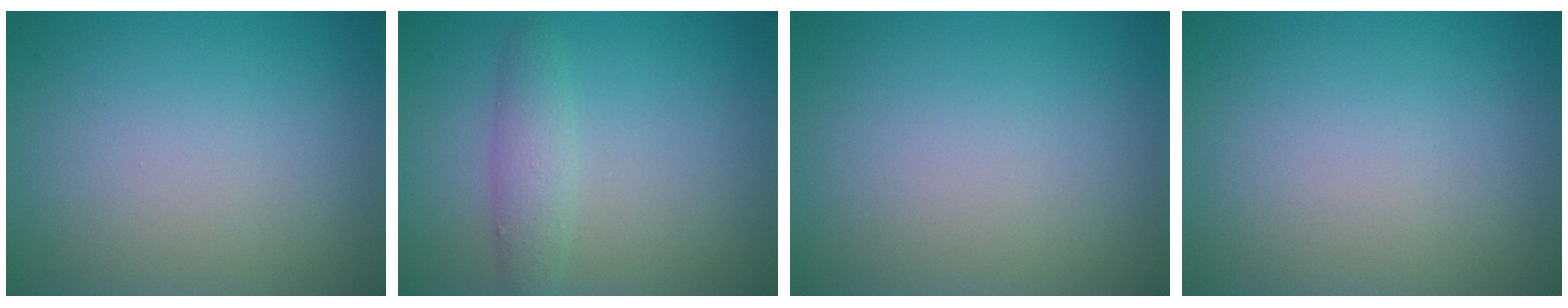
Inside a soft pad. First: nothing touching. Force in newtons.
{"total": 2.4, "press": 2.4, "slide": 0.2}
{"total": 0.0}
{"total": 0.0}